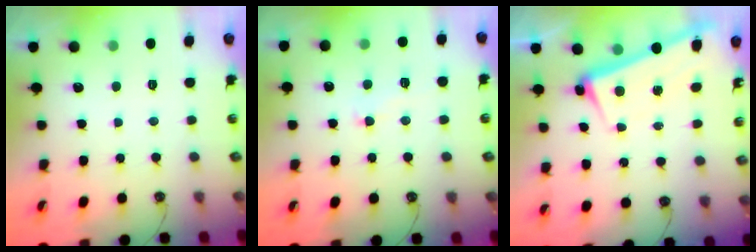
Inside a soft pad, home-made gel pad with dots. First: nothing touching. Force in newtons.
{"total": 1.8, "press": 1.8, "slide": 0.5}
{"total": 2.3, "press": 2.1, "slide": 0.9}